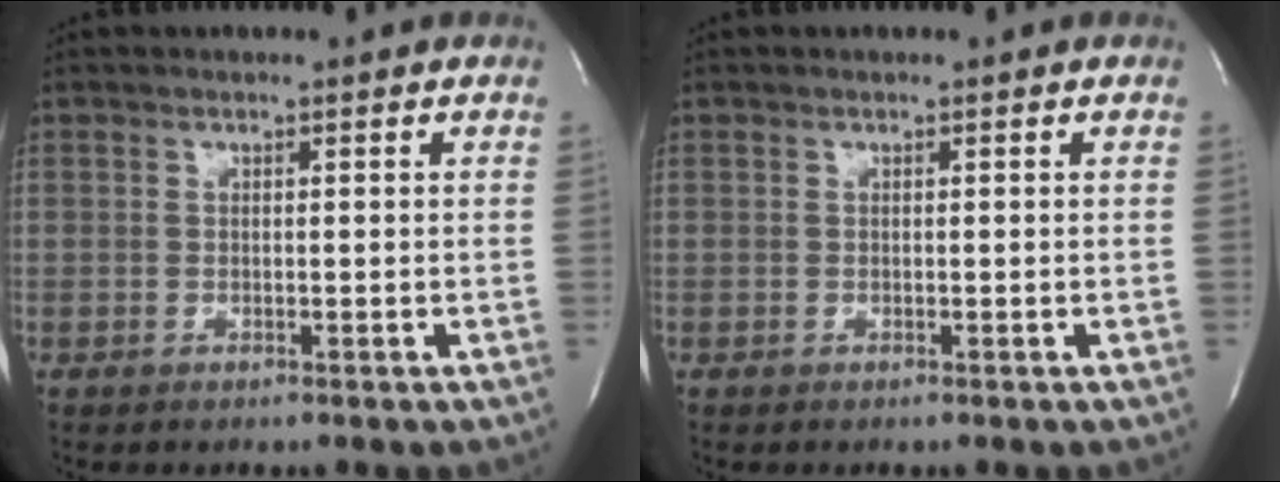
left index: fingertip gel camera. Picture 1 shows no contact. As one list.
[{"total": 0.0}]